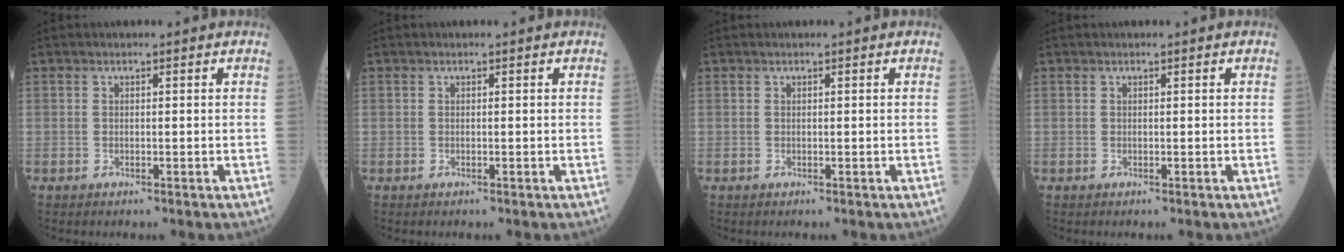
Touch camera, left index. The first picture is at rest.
{"total": 0.0}
{"total": 0.0}
{"total": 0.0}